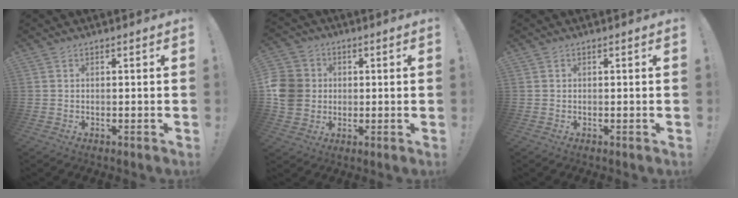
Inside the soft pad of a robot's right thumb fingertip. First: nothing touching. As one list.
[{"total": 10.9, "force": [-0.2, 9.9, 4.6], "torque": [-0.093, 0.010, 0.000]}, {"total": 0.0}]